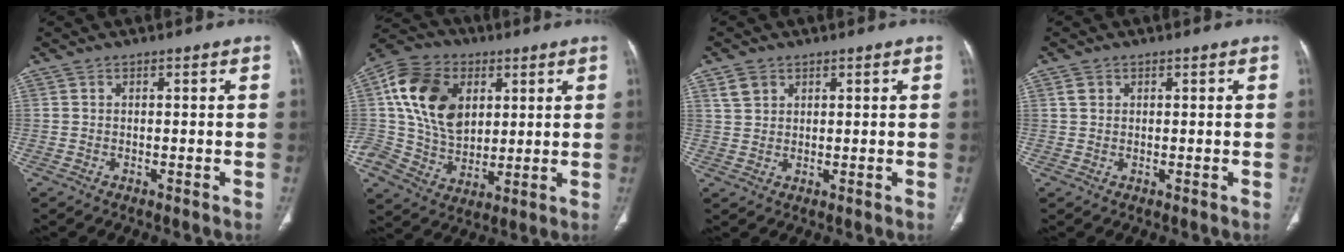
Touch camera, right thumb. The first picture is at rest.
{"total": 16.9, "force": [4.7, 12.4, 10.4], "torque": [-0.171, -0.002, 0.085]}
{"total": 3.3, "force": [1.8, 2.4, 1.3], "torque": [-0.020, -0.005, 0.041]}
{"total": 1.6, "force": [0.7, 1.3, 0.8], "torque": [-0.007, -0.001, 0.015]}